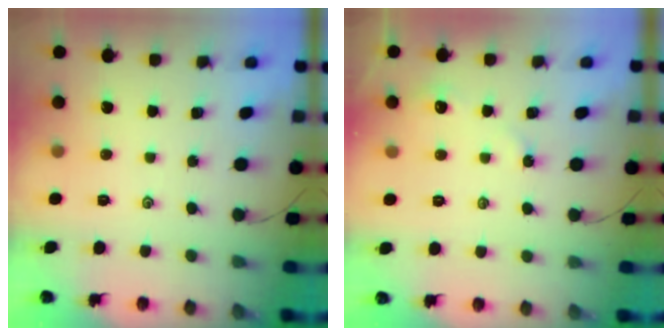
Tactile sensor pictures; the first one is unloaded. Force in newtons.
{"total": 3.2, "press": 3.2, "slide": 0.3}